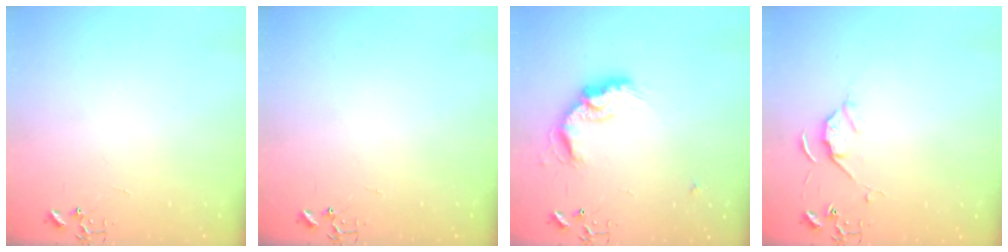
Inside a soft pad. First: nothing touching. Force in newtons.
{"total": 0.0}
{"total": 15.0, "press": 15.0, "slide": 0.6}
{"total": 5.7, "press": 5.7, "slide": 0.8}